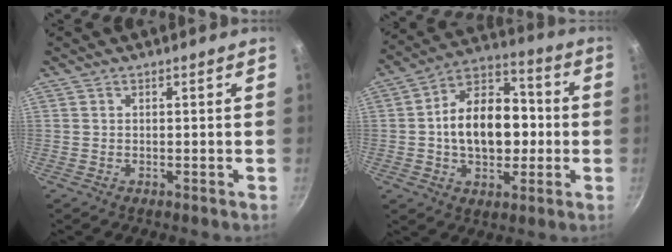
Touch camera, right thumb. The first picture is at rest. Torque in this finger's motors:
{"motor_torque": [-0.04, 0.59, 0.27, 0.15, 0.15]}